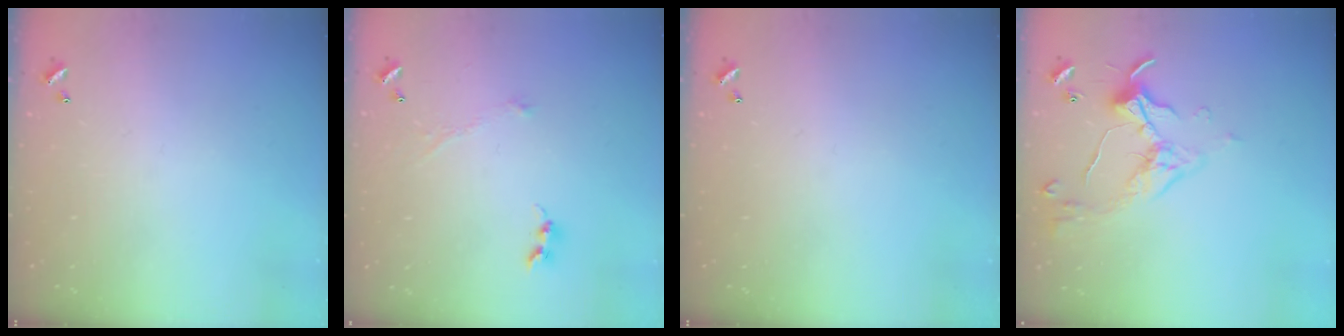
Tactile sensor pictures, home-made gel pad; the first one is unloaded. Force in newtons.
{"total": 1.2, "press": 1.2, "slide": 0.1}
{"total": 0.0}
{"total": 5.7, "press": 5.7, "slide": 1.0}